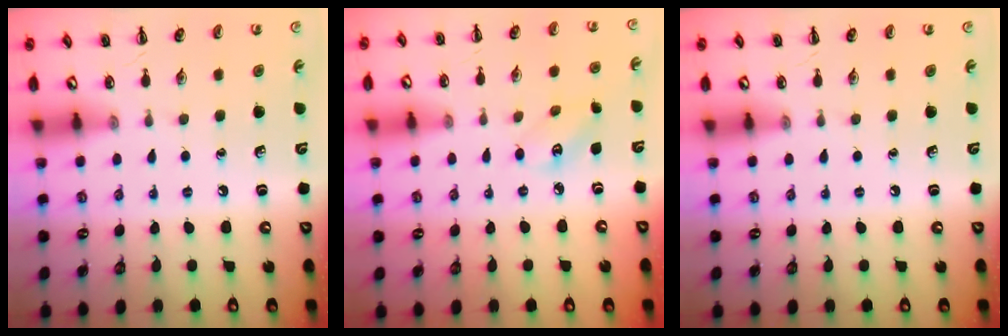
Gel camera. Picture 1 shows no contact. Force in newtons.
{"total": 3.4, "press": 3.3, "slide": 0.9}
{"total": 0.0}